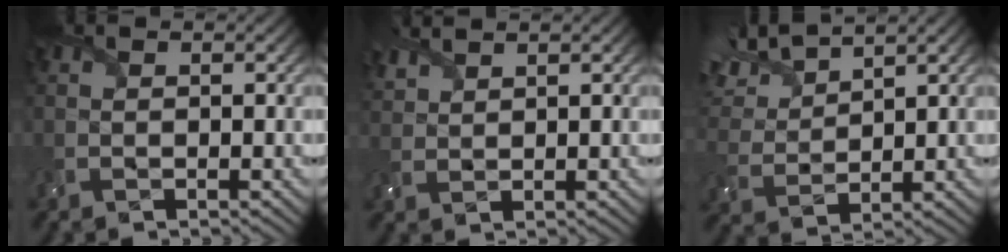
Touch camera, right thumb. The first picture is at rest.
{"total": 2.7, "force": [2.4, 0.7, 0.9], "torque": [-0.028, 0.008, 0.055]}
{"total": 7.4, "force": [5.8, 2.3, 4.0], "torque": [-0.108, 0.020, 0.115]}